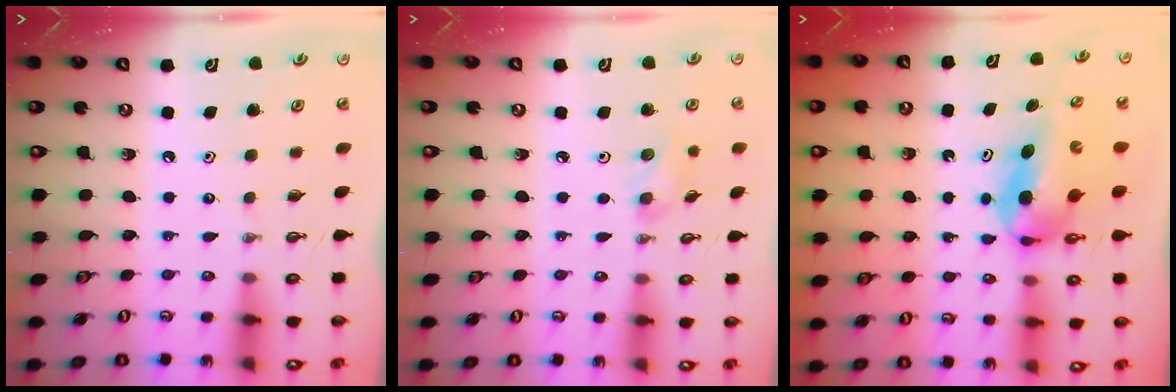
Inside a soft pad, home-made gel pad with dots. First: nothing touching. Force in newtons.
{"total": 6.8, "press": 6.4, "slide": 2.1}
{"total": 5.5, "press": 5.2, "slide": 1.8}